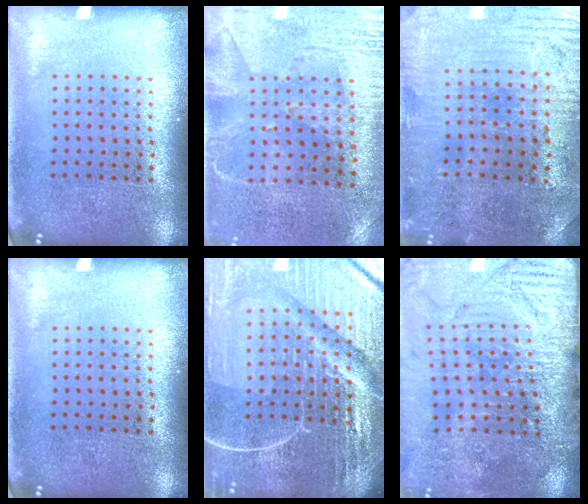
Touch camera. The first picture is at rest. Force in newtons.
{"total": 2.8, "press": 2.4, "slide": 1.5}
{"total": 1.3, "press": 1.2, "slide": 0.6}
{"total": 0.0}
{"total": 6.9, "press": 6.1, "slide": 3.4}
{"total": 3.6, "press": 3.4, "slide": 1.2}